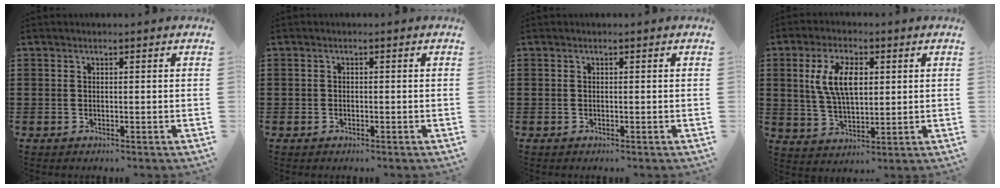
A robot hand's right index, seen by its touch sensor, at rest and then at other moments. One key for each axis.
{"total": 0.7, "fx": -0.5, "fy": 0.5, "fz": 0.2, "tx": -0.004, "ty": 0.001, "tz": -0.011}
{"total": 0.0}
{"total": 8.1, "fx": 2.0, "fy": 4.1, "fz": 6.7, "tx": -0.149, "ty": 0.011, "tz": 0.032}